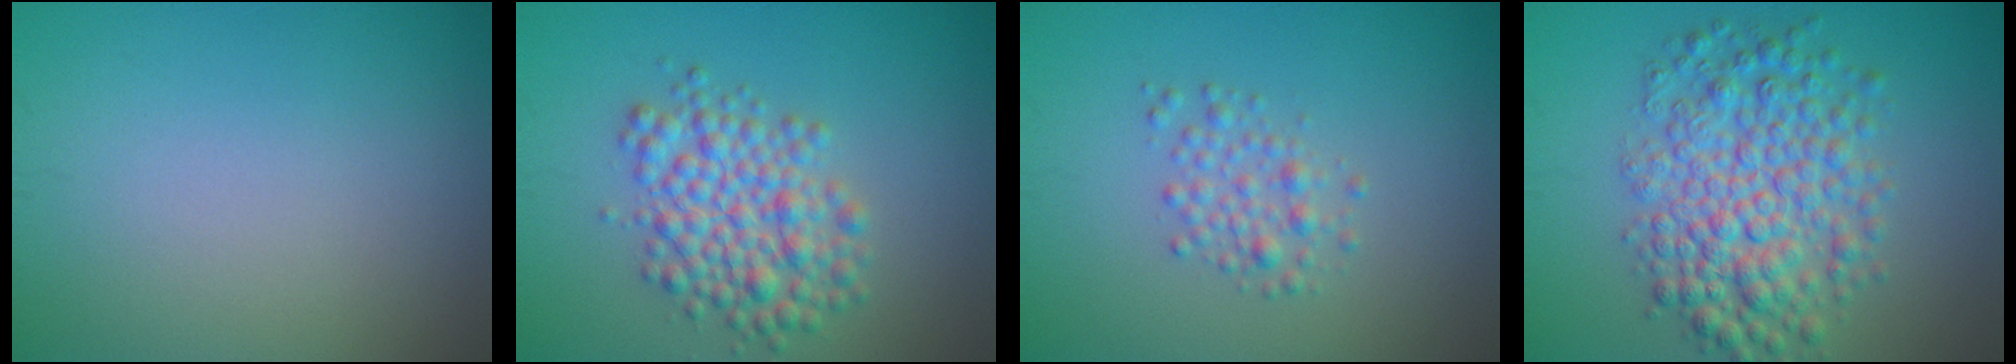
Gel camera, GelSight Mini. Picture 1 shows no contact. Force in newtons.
{"total": 5.0, "press": 4.9, "slide": 0.2}
{"total": 1.9, "press": 1.9, "slide": 0.0}
{"total": 6.8, "press": 6.8, "slide": 0.1}